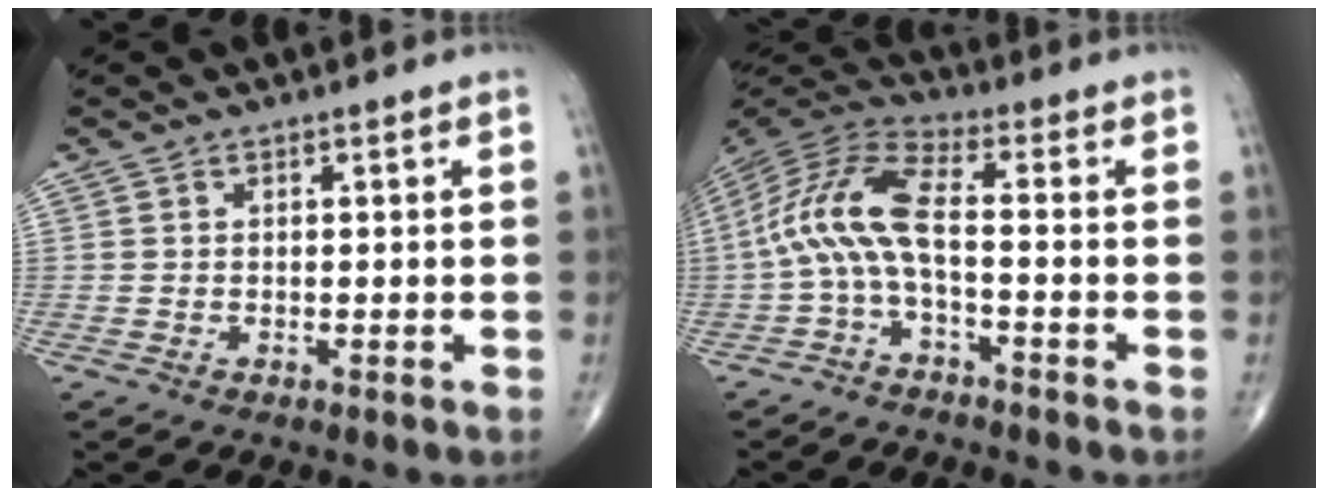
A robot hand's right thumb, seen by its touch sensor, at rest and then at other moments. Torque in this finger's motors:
{"motor_torque": [-0.02, 0.87, 1.25, -0.32, 0.19]}